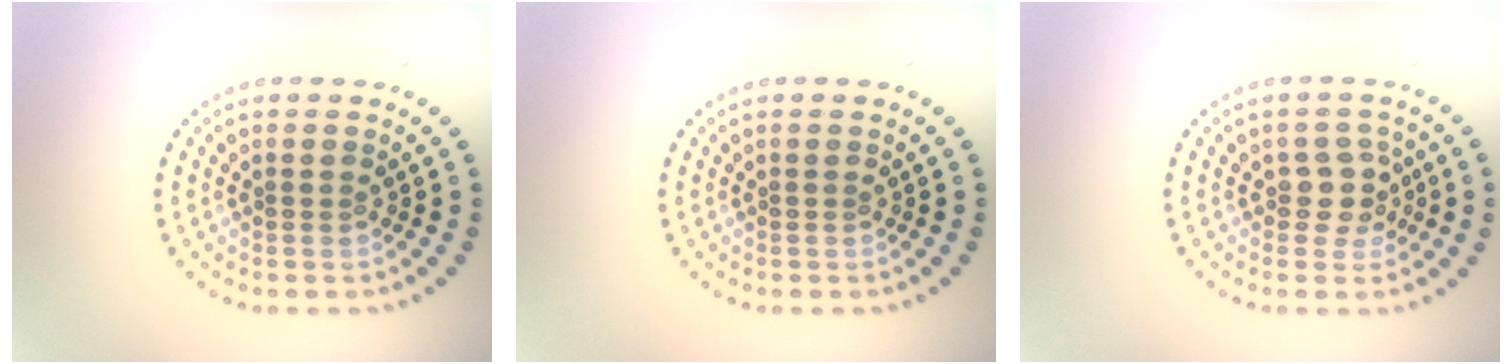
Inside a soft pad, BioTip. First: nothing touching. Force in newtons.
{"total": 0.0}
{"total": 2.3, "press": 2.0, "slide": 1.2}